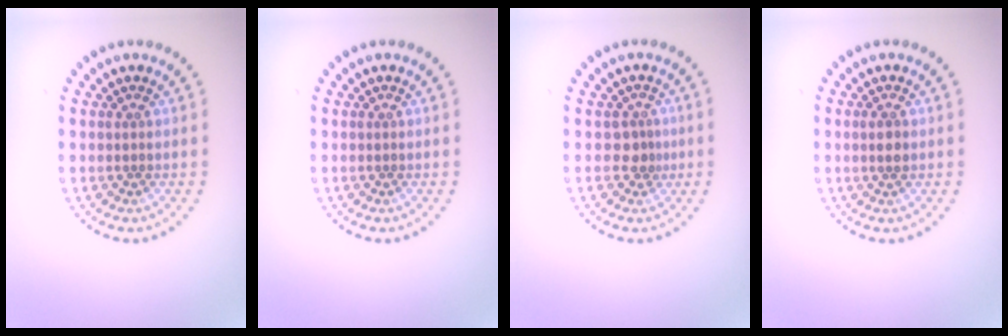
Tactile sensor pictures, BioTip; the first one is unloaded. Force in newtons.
{"total": 0.0}
{"total": 1.6, "press": 1.2, "slide": 1.0}
{"total": 1.3, "press": 1.2, "slide": 0.3}